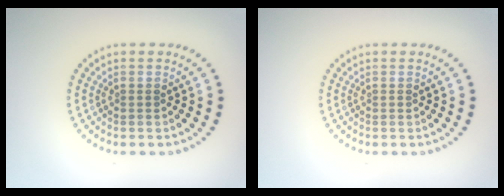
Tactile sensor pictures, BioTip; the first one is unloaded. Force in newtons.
{"total": 0.0}